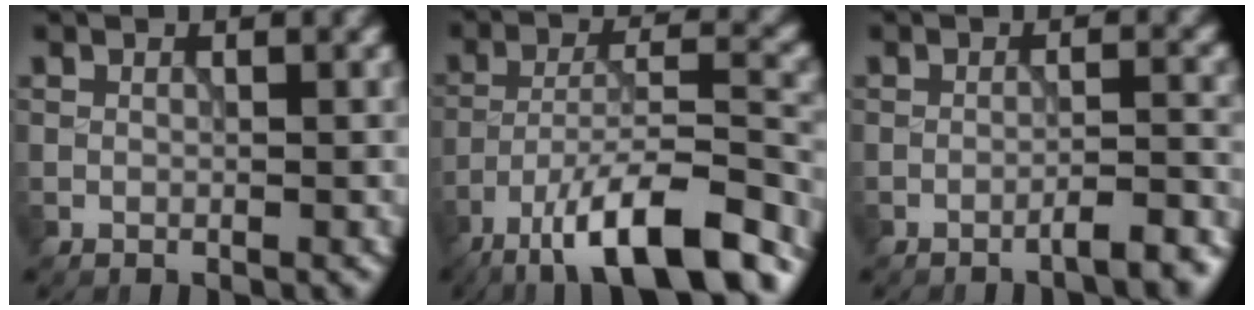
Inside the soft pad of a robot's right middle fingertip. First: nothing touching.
{"total": 12.8, "force": [-8.9, 3.3, 8.6], "torque": [-0.141, 0.006, -0.151]}
{"total": 3.6, "force": [-2.5, 0.6, 2.5], "torque": [-0.028, 0.010, -0.045]}